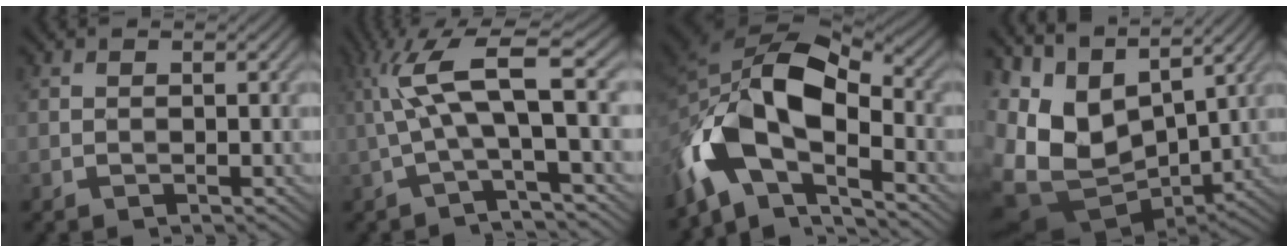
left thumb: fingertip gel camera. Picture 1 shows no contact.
{"total": 8.8, "force": [0.5, 1.9, 8.5], "torque": [-0.162, 0.021, 0.001]}
{"total": 14.0, "force": [-4.4, 7.9, 10.7], "torque": [-0.211, -0.012, -0.086]}
{"total": 12.0, "force": [2.2, 8.0, 8.6], "torque": [-0.202, -0.013, 0.057]}